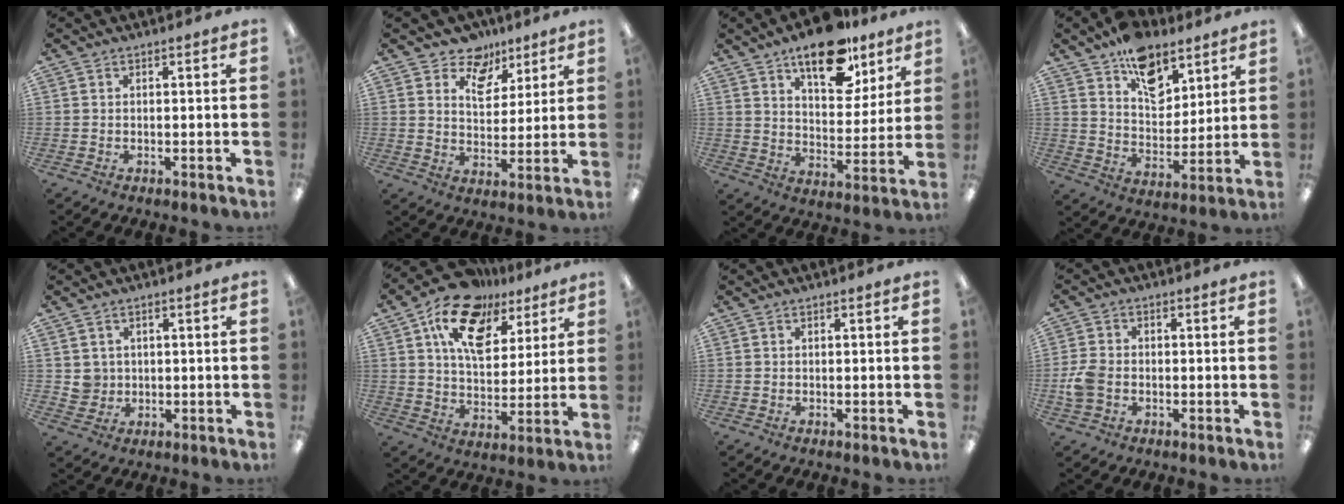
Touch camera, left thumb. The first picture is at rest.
{"total": 8.7, "force": [6.3, 5.6, 2.2], "torque": [-0.037, -0.039, 0.114]}
{"total": 17.0, "force": [12.1, 7.6, 9.3], "torque": [-0.127, -0.066, 0.204]}
{"total": 13.3, "force": [9.1, 7.7, 5.9], "torque": [-0.073, -0.054, 0.165]}
{"total": 3.8, "force": [1.2, 3.6, 0.2], "torque": [-0.007, 0.004, 0.023]}
{"total": 16.4, "force": [10.0, 9.7, 8.7], "torque": [-0.155, -0.043, 0.181]}
{"total": 0.0}
{"total": 5.7, "force": [-1.2, 4.2, 3.6], "torque": [-0.071, 0.010, -0.021]}